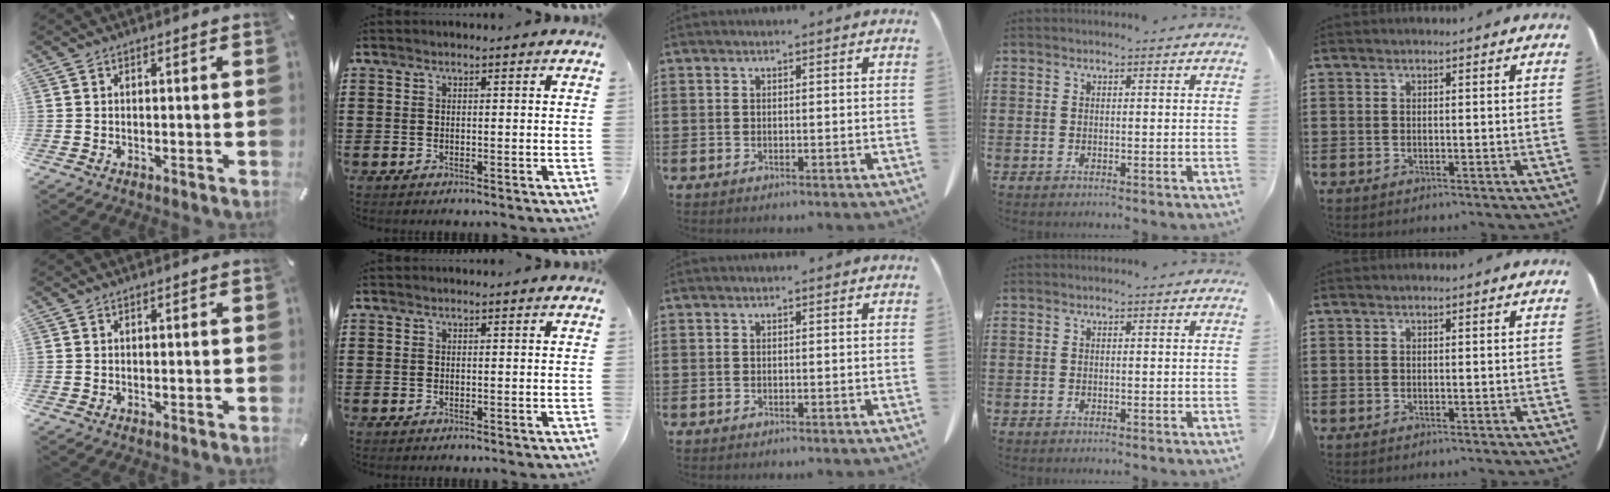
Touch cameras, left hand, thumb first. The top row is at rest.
{}